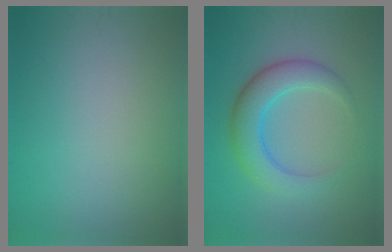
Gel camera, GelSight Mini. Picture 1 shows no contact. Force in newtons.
{"total": 4.1, "press": 4.1, "slide": 0.1}